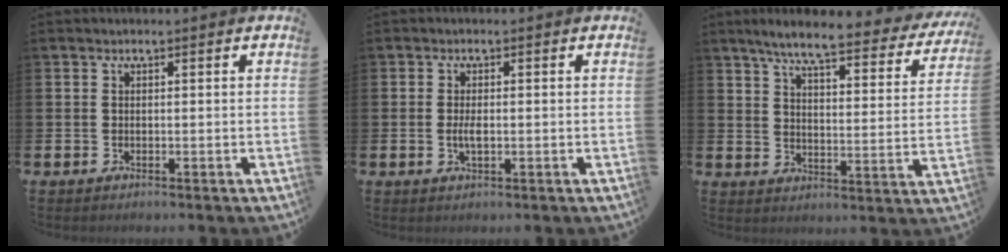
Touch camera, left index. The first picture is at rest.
{"total": 2.1, "force": [-0.1, 0.8, 1.9], "torque": [-0.033, 0.000, -0.004]}
{"total": 6.9, "force": [5.9, 0.8, 3.5], "torque": [-0.087, -0.038, 0.093]}